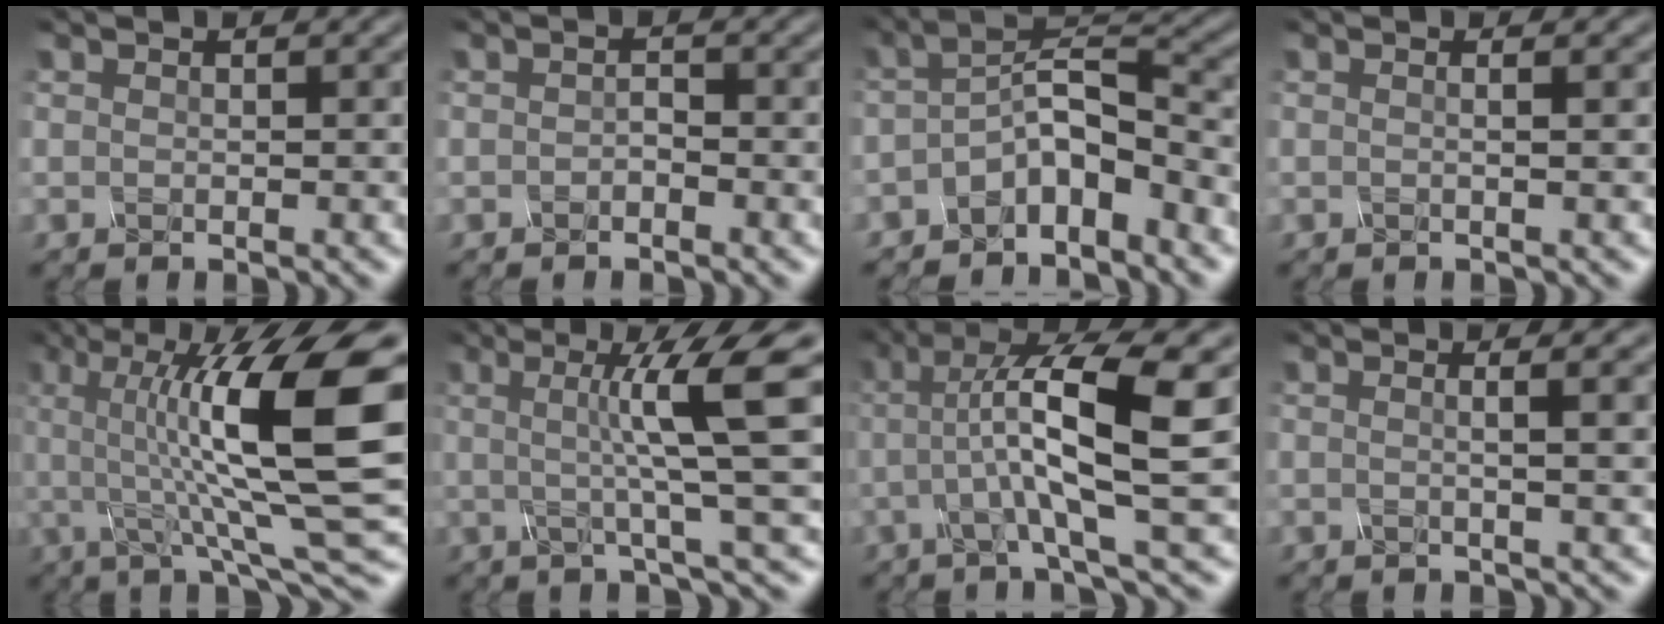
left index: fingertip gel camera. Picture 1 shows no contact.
{"total": 0.7, "force": [-0.6, 0.3, 0.3], "torque": [-0.010, -0.001, -0.009]}
{"total": 4.7, "force": [-2.7, 1.6, 3.5], "torque": [-0.063, 0.011, -0.054]}
{"total": 1.6, "force": [0.2, 0.7, 1.5], "torque": [-0.011, 0.000, -0.020]}
{"total": 13.3, "force": [1.7, 2.8, 12.8], "torque": [-0.202, 0.009, 0.029]}
{"total": 8.2, "force": [1.1, 1.0, 8.1], "torque": [-0.118, 0.010, 0.018]}
{"total": 8.6, "force": [0.8, 1.5, 8.5], "torque": [-0.132, 0.010, 0.012]}
{"total": 4.7, "force": [1.0, 1.7, 4.3], "torque": [-0.036, 0.020, -0.019]}